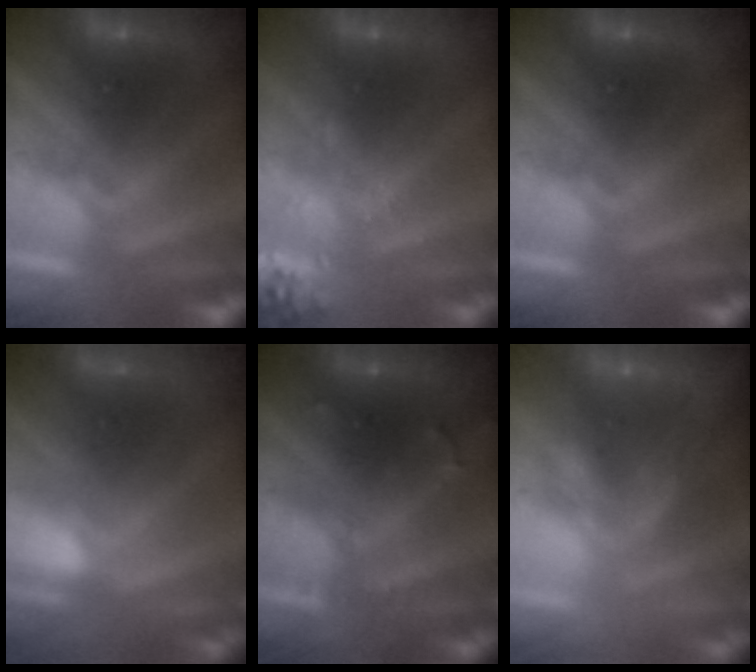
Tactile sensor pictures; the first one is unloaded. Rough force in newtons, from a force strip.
{"total": 2.7}
{"total": 0.0}
{"total": 2.8}
{"total": 2.8}
{"total": 2.3}